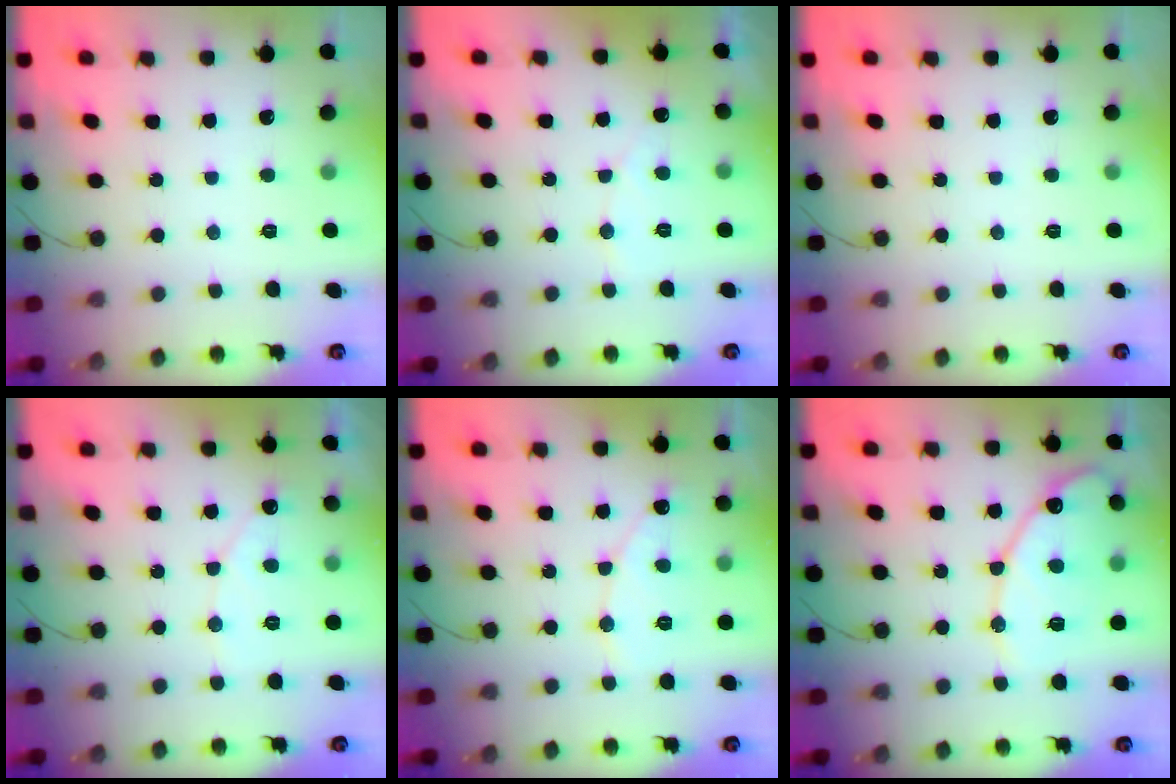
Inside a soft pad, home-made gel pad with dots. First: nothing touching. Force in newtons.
{"total": 3.9, "press": 3.9, "slide": 0.2}
{"total": 0.0}
{"total": 5.6, "press": 5.6, "slide": 0.3}
{"total": 6.4, "press": 6.4, "slide": 0.6}
{"total": 14.7, "press": 14.7, "slide": 1.0}